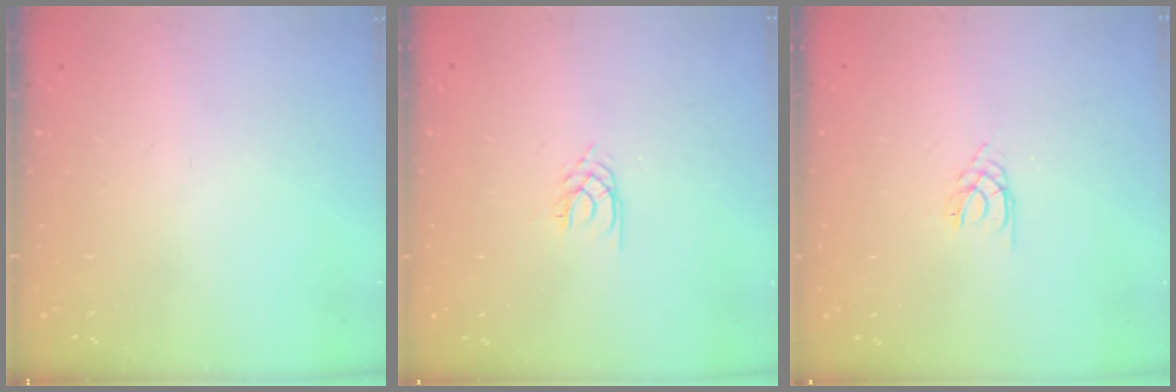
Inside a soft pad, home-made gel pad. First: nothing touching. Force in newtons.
{"total": 2.1, "press": 2.0, "slide": 0.3}
{"total": 1.6, "press": 1.6, "slide": 0.3}